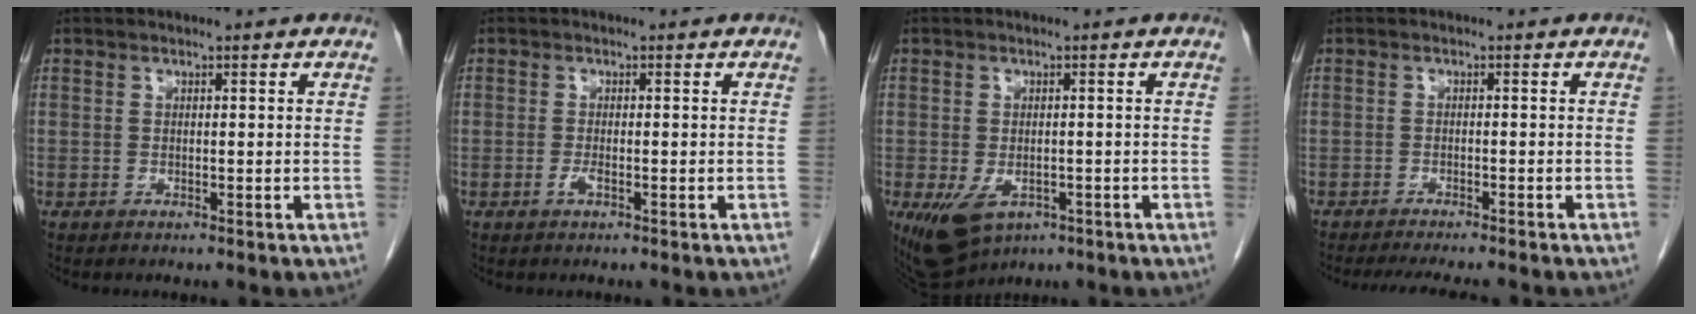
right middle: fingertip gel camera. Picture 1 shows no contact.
{"total": 1.1, "force": [-0.5, 0.2, 0.9], "torque": [-0.022, -0.001, -0.010]}
{"total": 7.4, "force": [-3.6, 4.4, 4.7], "torque": [-0.085, -0.009, -0.049]}
{"total": 8.3, "force": [-7.3, 1.1, 3.7], "torque": [-0.051, -0.015, -0.099]}